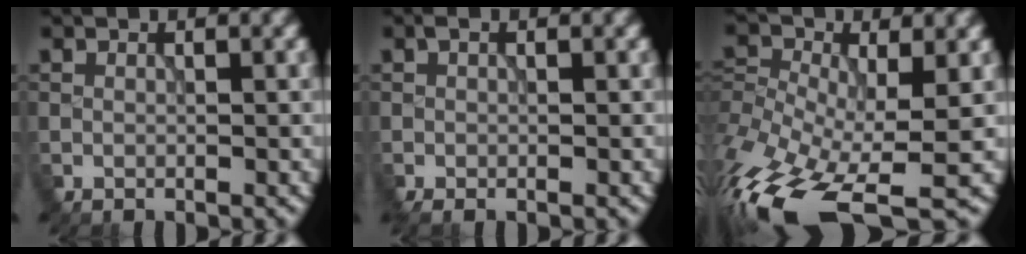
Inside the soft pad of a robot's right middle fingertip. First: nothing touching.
{"total": 1.6, "force": [-0.1, 0.6, 1.5], "torque": [-0.029, -0.002, 0.000]}
{"total": 13.4, "force": [-6.6, 5.7, 10.2], "torque": [-0.228, -0.018, -0.102]}